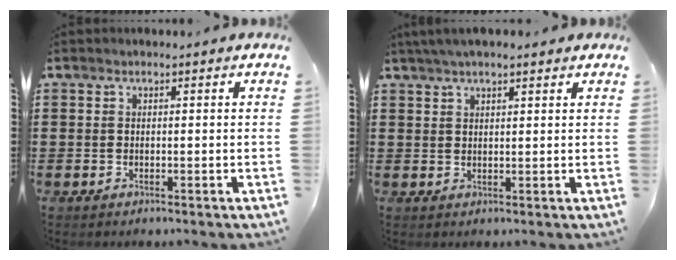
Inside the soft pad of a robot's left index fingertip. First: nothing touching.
{"total": 2.9, "force": [2.3, 0.6, 1.7], "torque": [-0.037, 0.007, 0.042]}